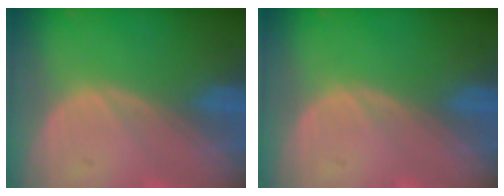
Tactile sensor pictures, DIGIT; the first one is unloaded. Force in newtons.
{"total": 0.0}